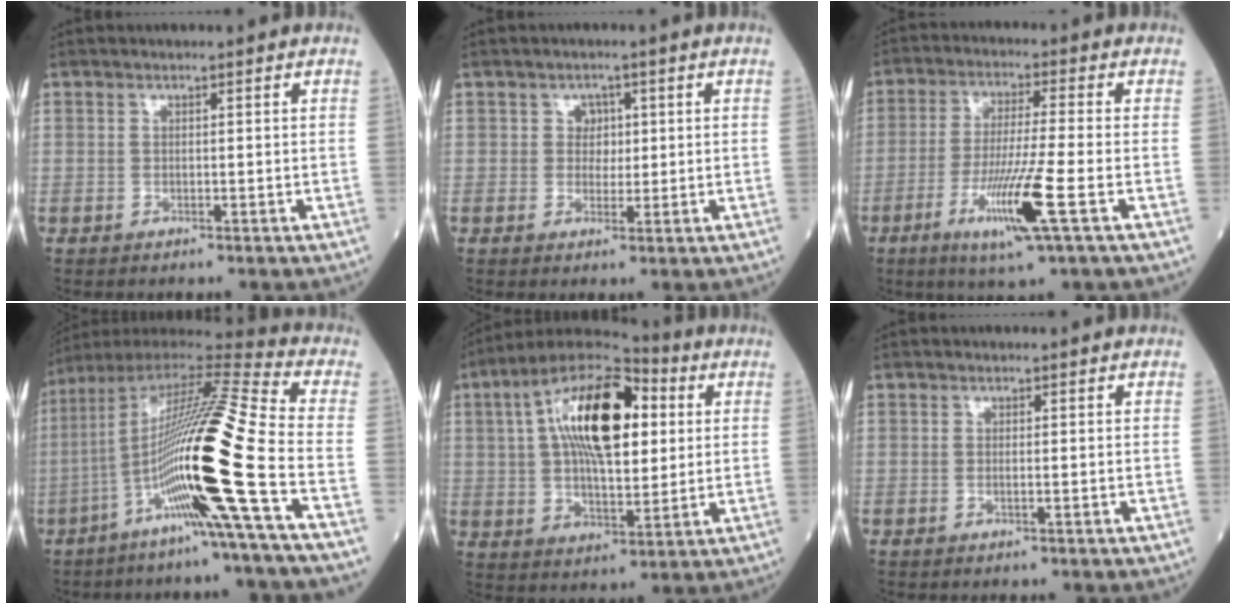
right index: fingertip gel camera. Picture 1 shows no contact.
{"total": 2.4, "force": [0.6, 2.1, 1.0], "torque": [-0.006, 0.000, 0.006]}
{"total": 10.5, "force": [-4.0, -0.8, 9.6], "torque": [-0.187, -0.023, -0.076]}
{"total": 22.4, "force": [-6.5, -1.2, 21.4], "torque": [-0.415, -0.018, -0.135]}
{"total": 18.5, "force": [4.8, 7.1, 16.3], "torque": [-0.303, 0.033, 0.075]}
{"total": 0.6, "force": [-0.1, -0.1, 0.6], "torque": [-0.012, -0.001, -0.002]}